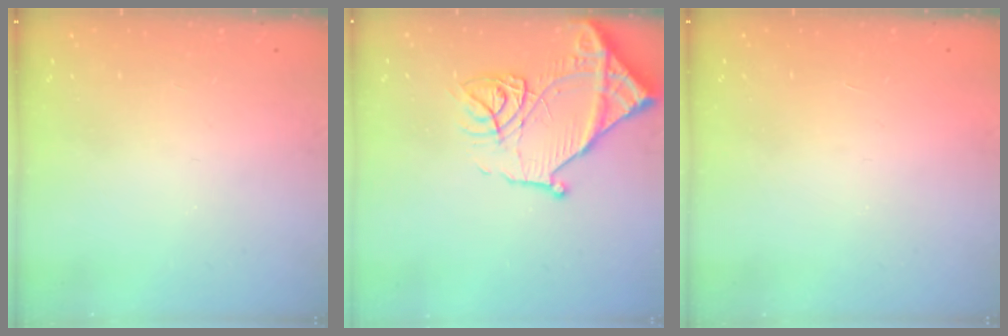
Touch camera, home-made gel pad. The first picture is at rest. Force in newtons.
{"total": 17.7, "press": 17.6, "slide": 1.7}
{"total": 1.5, "press": 1.5, "slide": 0.1}